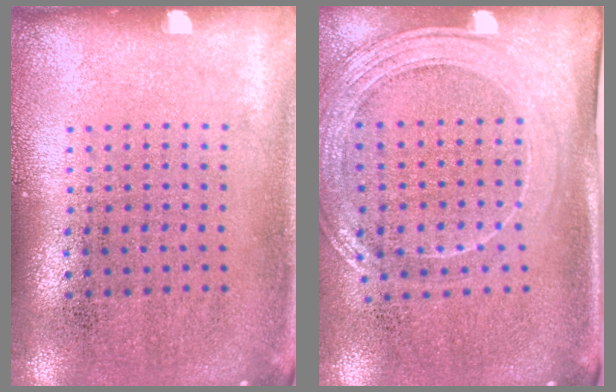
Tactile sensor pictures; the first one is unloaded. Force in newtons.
{"total": 1.9, "press": 1.7, "slide": 0.9}